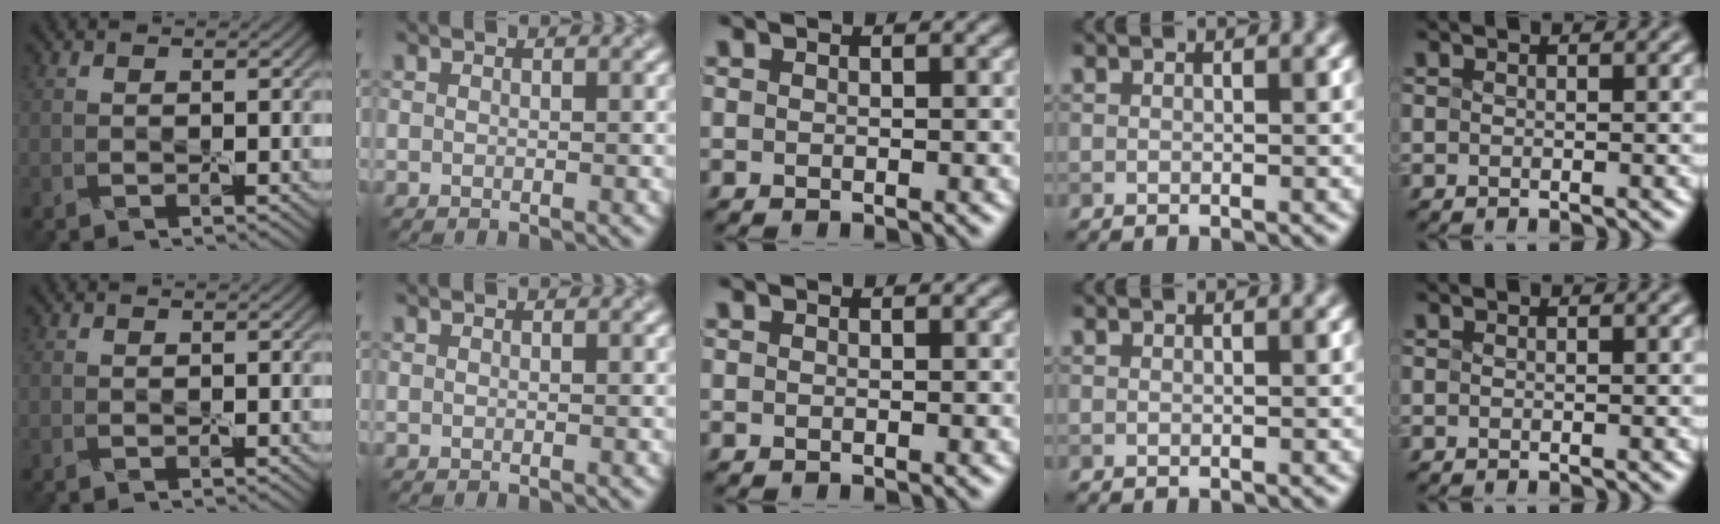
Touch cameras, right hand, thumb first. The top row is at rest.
{}